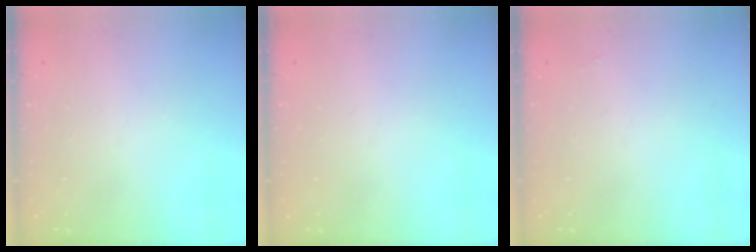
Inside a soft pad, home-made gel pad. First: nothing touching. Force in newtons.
{"total": 0.0}
{"total": 1.9, "press": 1.9, "slide": 0.3}